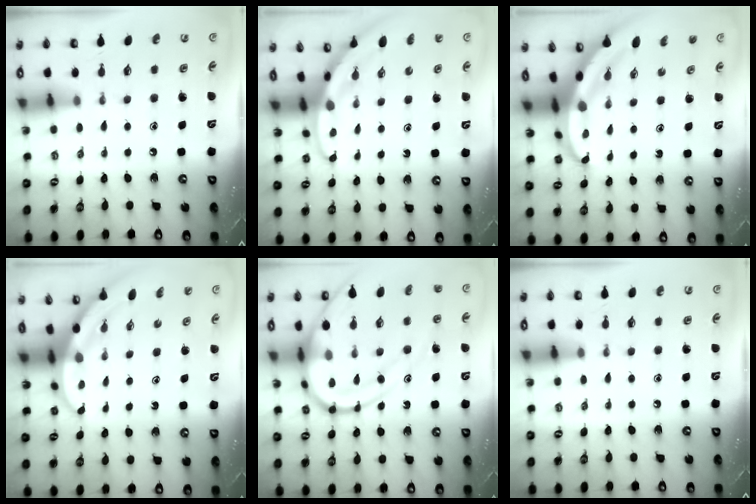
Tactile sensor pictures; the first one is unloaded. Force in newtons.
{"total": 2.9, "press": 2.9, "slide": 0.2}
{"total": 6.1, "press": 6.0, "slide": 0.7}
{"total": 3.9, "press": 3.9, "slide": 0.2}
{"total": 15.9, "press": 15.8, "slide": 1.6}
{"total": 0.0}